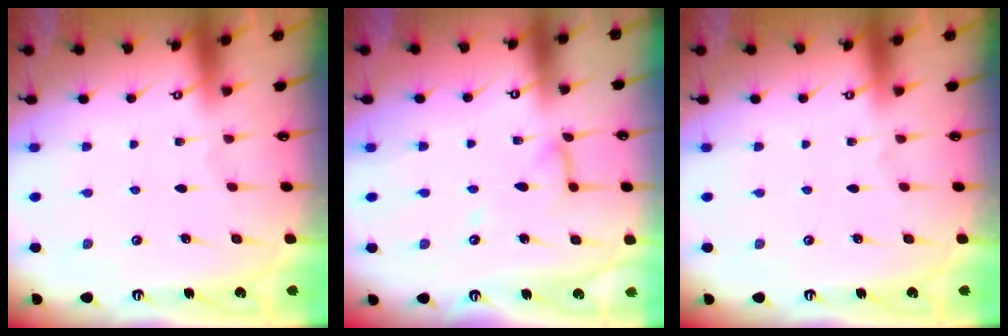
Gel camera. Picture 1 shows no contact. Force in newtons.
{"total": 7.4, "press": 7.3, "slide": 0.6}
{"total": 0.0}